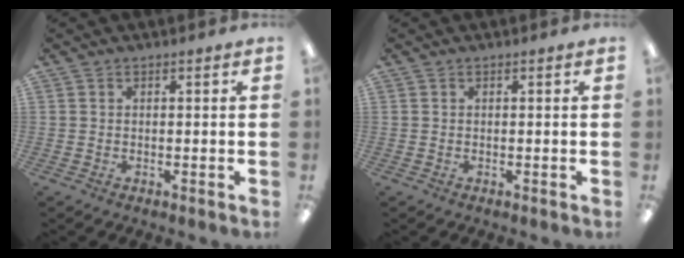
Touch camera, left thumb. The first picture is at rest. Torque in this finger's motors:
{"motor_torque": [0.00, 0.00, -0.01, -0.01, 0.00]}